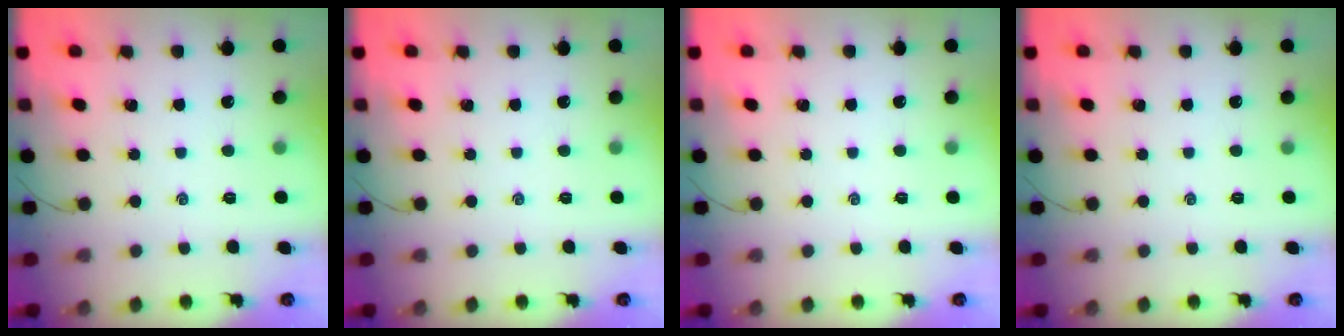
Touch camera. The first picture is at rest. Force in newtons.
{"total": 0.0}
{"total": 0.0}
{"total": 0.0}